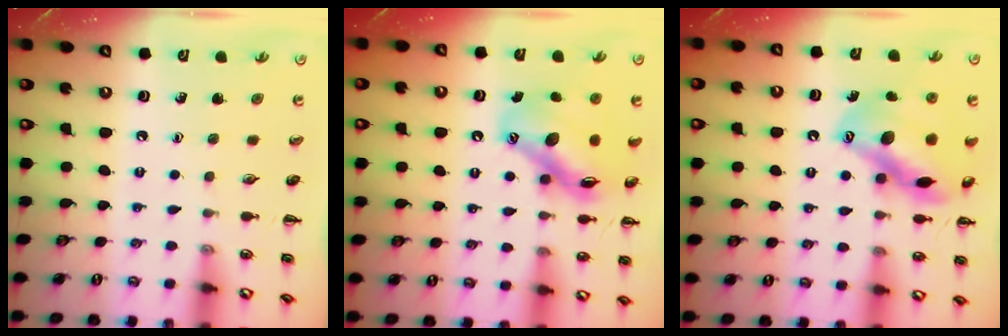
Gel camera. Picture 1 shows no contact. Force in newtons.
{"total": 13.5, "press": 12.9, "slide": 3.8}
{"total": 17.2, "press": 17.0, "slide": 2.3}